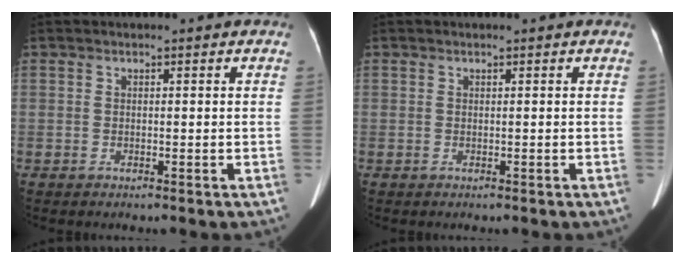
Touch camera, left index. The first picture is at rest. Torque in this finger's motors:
{"motor_torque": [0.00, 0.00, 0.00, 0.00]}